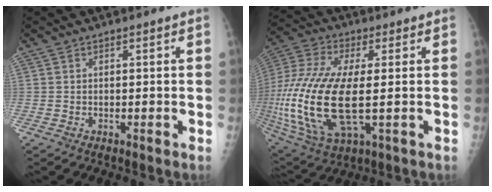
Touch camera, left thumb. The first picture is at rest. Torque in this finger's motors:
{"motor_torque": [-0.04, 1.96, 2.55, 0.22, 0.96]}